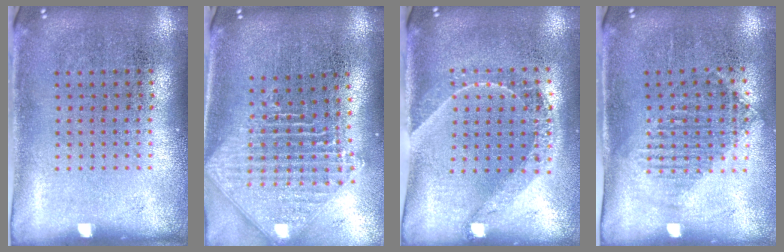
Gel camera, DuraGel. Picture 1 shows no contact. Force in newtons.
{"total": 2.4, "press": 1.8, "slide": 1.6}
{"total": 1.5, "press": 1.3, "slide": 0.8}
{"total": 1.2, "press": 1.1, "slide": 0.5}